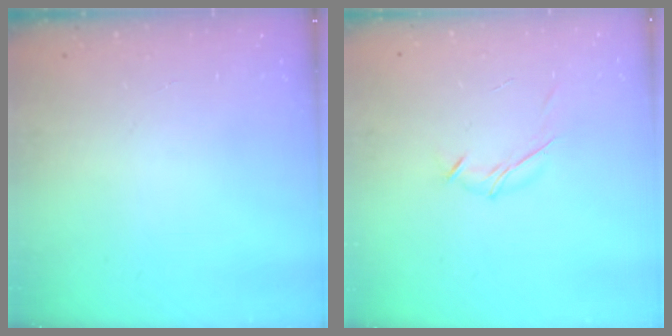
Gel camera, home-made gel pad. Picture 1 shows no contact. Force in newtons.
{"total": 7.1, "press": 7.0, "slide": 1.5}